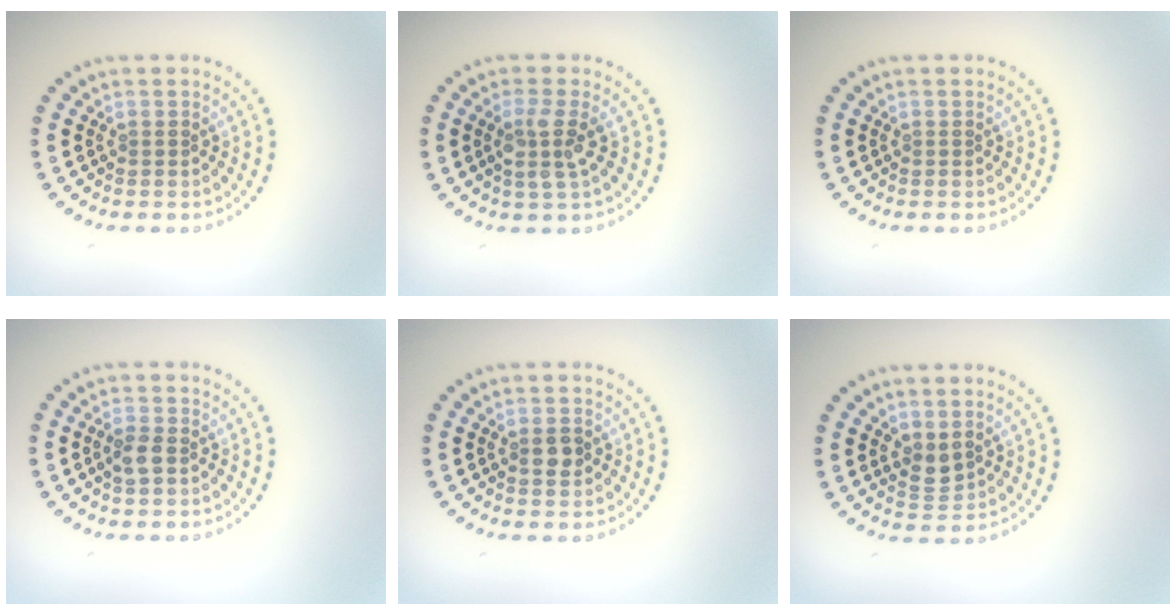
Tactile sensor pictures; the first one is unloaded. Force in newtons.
{"total": 2.6, "press": 2.2, "slide": 1.5}
{"total": 0.0}
{"total": 1.8, "press": 1.8, "slide": 0.3}
{"total": 1.7, "press": 1.7, "slide": 0.1}
{"total": 1.7, "press": 1.4, "slide": 0.9}